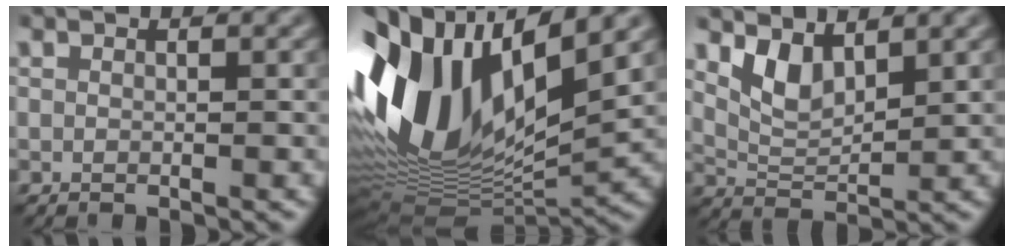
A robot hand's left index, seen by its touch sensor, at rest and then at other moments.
{"total": 16.0, "force": [2.5, 7.8, 13.8], "torque": [-0.295, 0.011, 0.043]}
{"total": 3.0, "force": [1.6, 1.4, 2.1], "torque": [-0.048, -0.010, 0.041]}